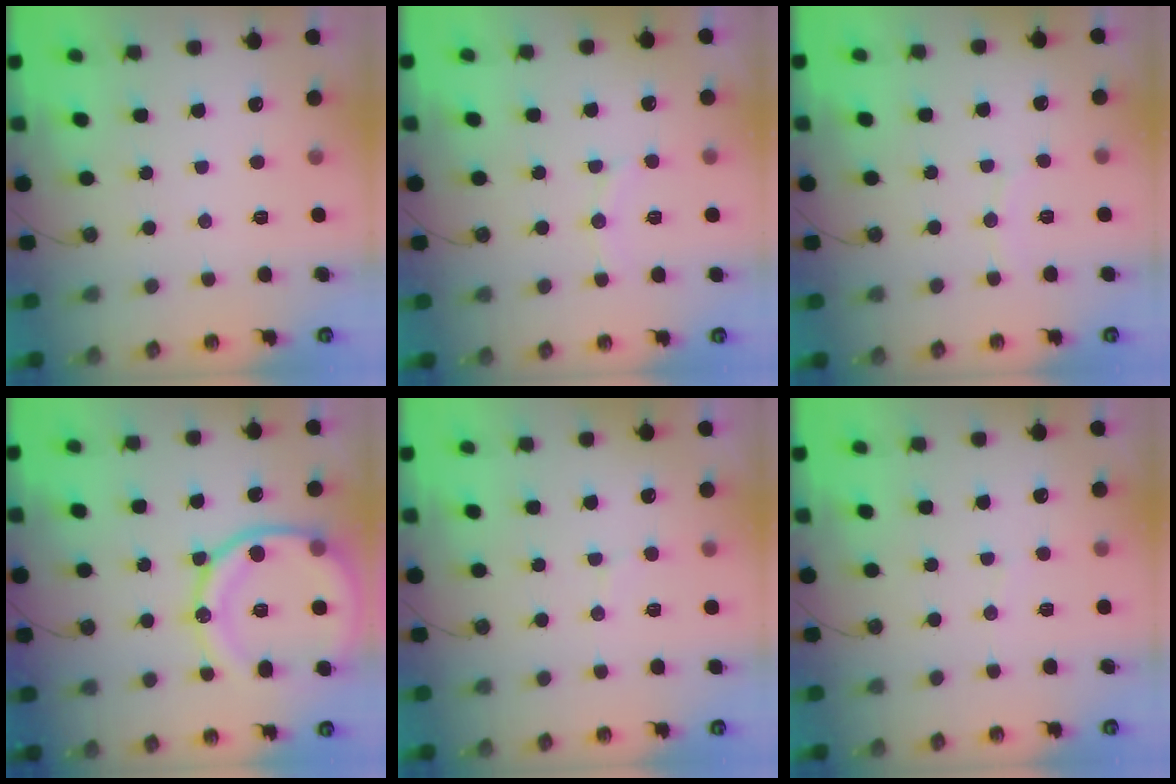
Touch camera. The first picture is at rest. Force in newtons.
{"total": 5.9, "press": 5.8, "slide": 1.2}
{"total": 3.9, "press": 3.9, "slide": 0.5}
{"total": 18.4, "press": 18.2, "slide": 2.0}
{"total": 5.3, "press": 5.3, "slide": 0.9}
{"total": 2.9, "press": 2.9, "slide": 0.3}